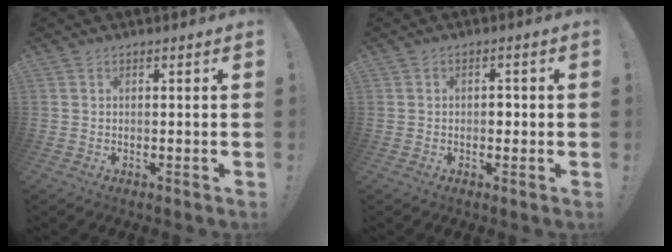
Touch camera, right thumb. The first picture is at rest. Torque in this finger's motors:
{"motor_torque": [0.29, 0.33, 0.07, -0.15, 0.00]}